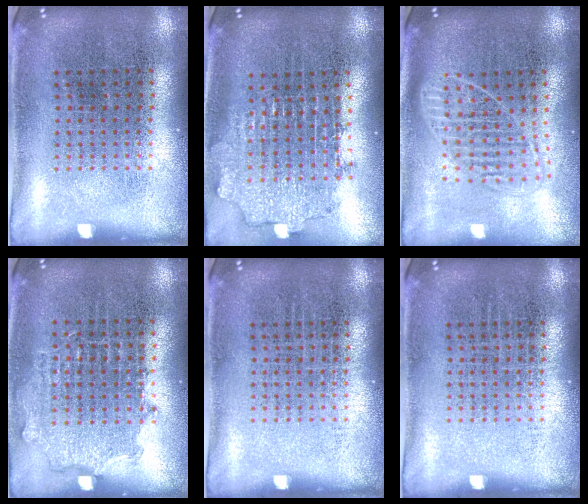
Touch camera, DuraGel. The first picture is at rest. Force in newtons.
{"total": 2.0, "press": 1.5, "slide": 1.3}
{"total": 1.7, "press": 1.4, "slide": 1.0}
{"total": 0.8, "press": 0.8, "slide": 0.2}
{"total": 0.0}
{"total": 0.0}